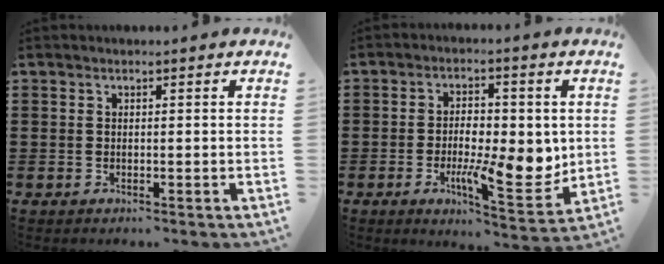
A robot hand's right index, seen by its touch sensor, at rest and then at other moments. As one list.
[{"total": 9.4, "force": [-0.9, 3.8, 8.6], "torque": [-0.128, -0.005, -0.015]}]